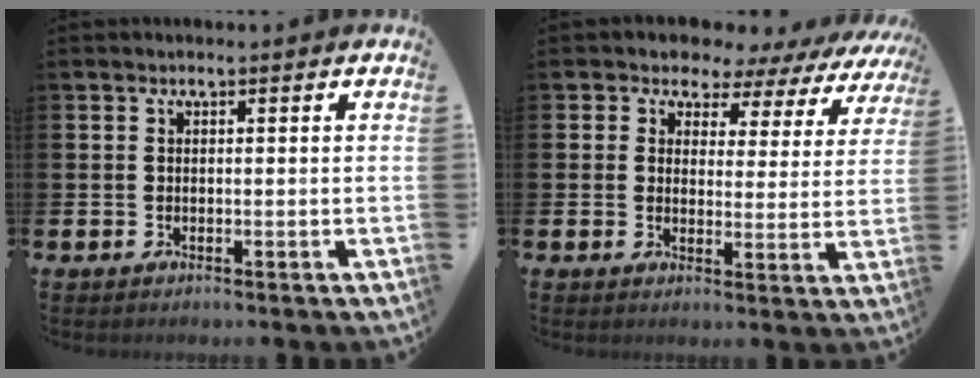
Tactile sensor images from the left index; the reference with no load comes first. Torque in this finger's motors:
{"motor_torque": [1.17, -0.97, 0.64, 0.01]}